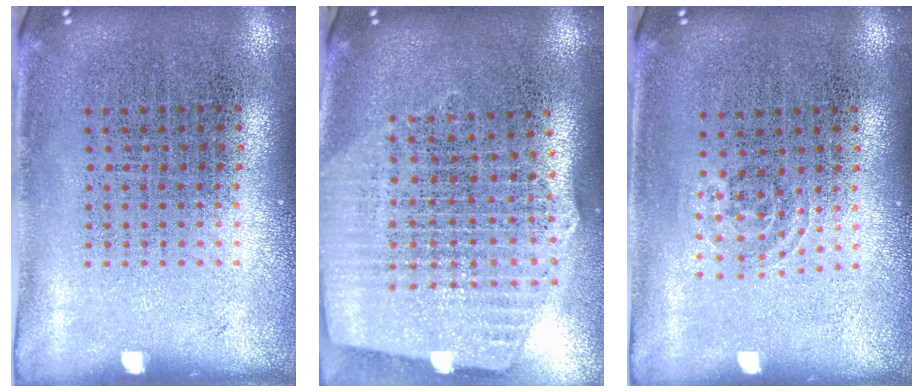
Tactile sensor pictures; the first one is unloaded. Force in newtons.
{"total": 2.6, "press": 2.2, "slide": 1.4}
{"total": 0.8, "press": 0.6, "slide": 0.6}